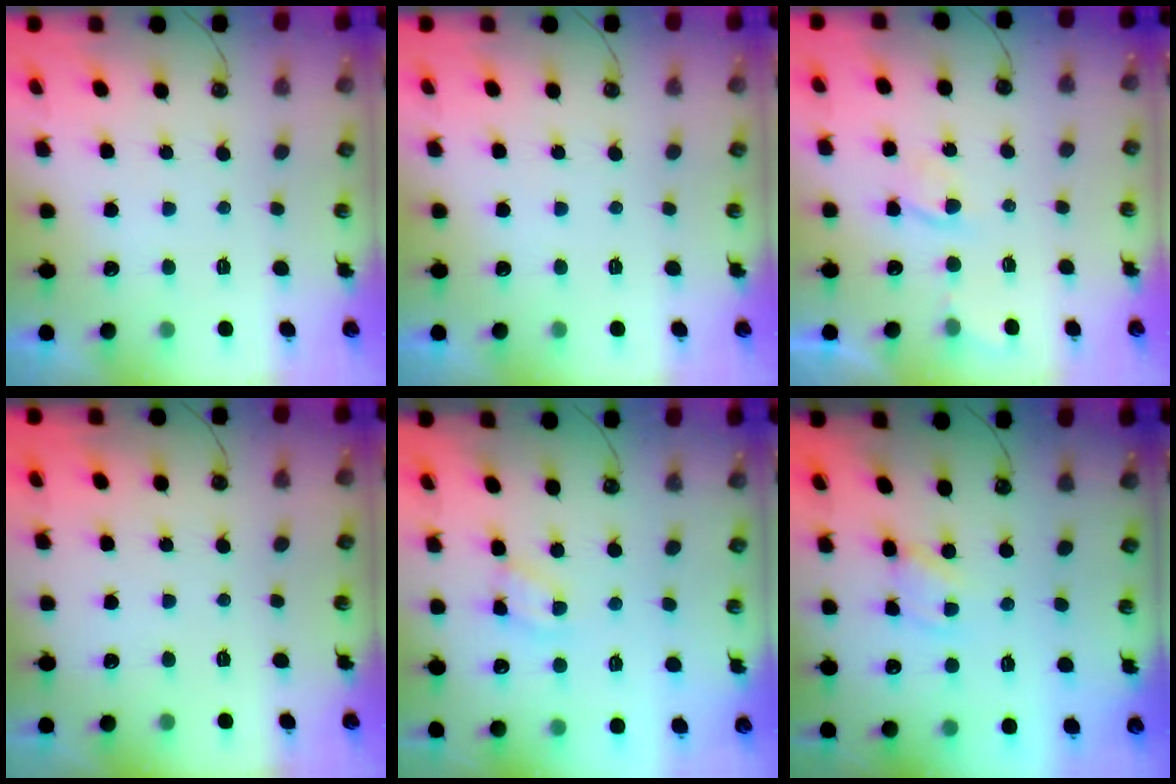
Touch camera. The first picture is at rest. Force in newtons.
{"total": 0.0}
{"total": 3.1, "press": 3.1, "slide": 0.6}
{"total": 0.0}
{"total": 4.2, "press": 4.2, "slide": 0.5}
{"total": 1.6, "press": 1.6, "slide": 0.2}